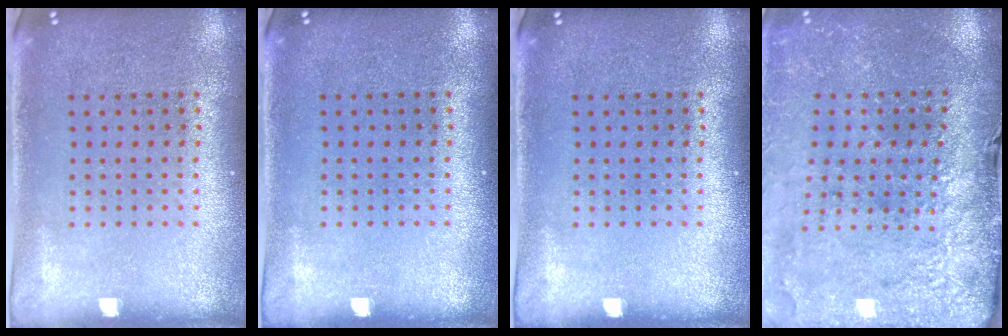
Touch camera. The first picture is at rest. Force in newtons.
{"total": 0.0}
{"total": 0.0}
{"total": 3.2, "press": 3.1, "slide": 1.0}